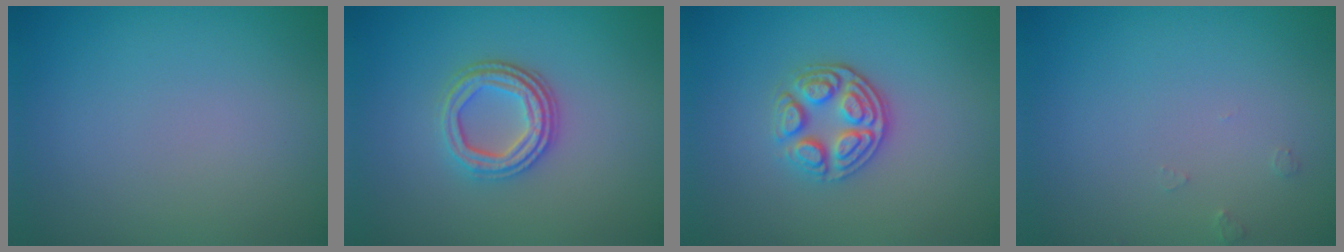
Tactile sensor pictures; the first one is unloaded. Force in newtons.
{"total": 3.6, "press": 3.0, "slide": 2.1}
{"total": 3.5, "press": 3.0, "slide": 1.9}
{"total": 0.6, "press": 0.6, "slide": 0.1}